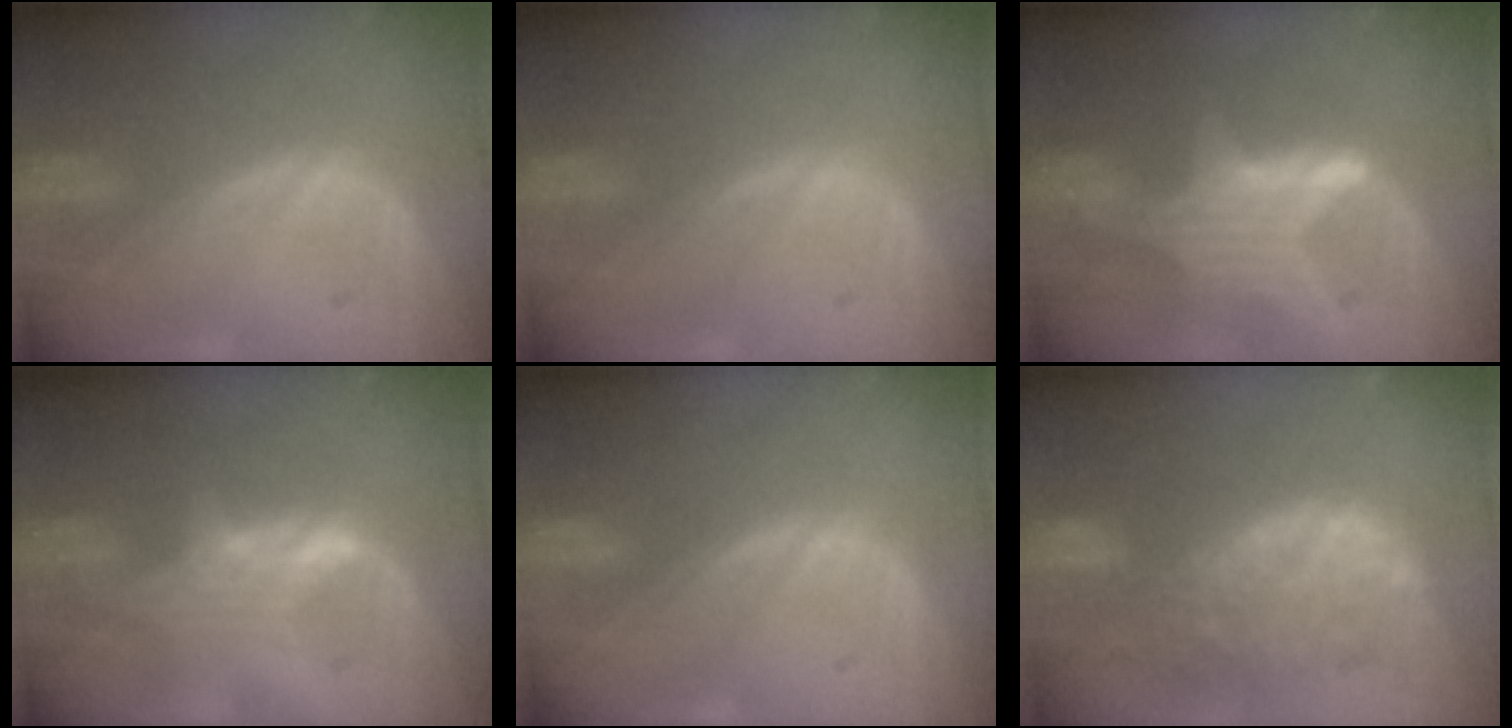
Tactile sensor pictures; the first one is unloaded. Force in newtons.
{"total": 0.0}
{"total": 6.8, "press": 6.6, "slide": 1.5}
{"total": 3.3, "press": 3.3, "slide": 0.4}
{"total": 0.0}
{"total": 11.0, "press": 10.2, "slide": 4.1}